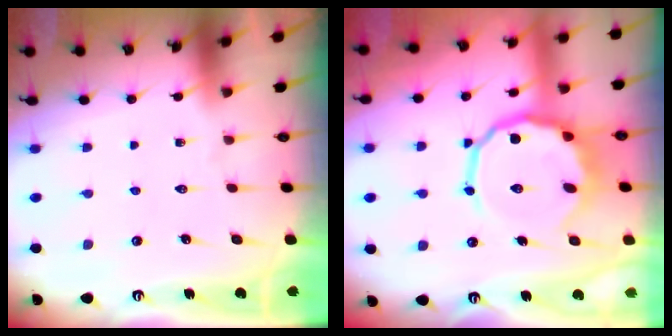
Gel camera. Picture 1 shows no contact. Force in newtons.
{"total": 11.7, "press": 11.3, "slide": 3.2}